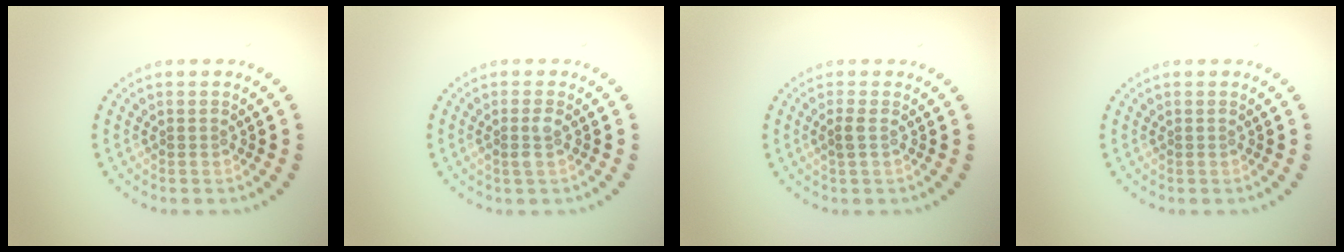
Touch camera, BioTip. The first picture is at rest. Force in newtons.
{"total": 1.1, "press": 1.1, "slide": 0.3}
{"total": 1.0, "press": 0.8, "slide": 0.5}
{"total": 0.0}